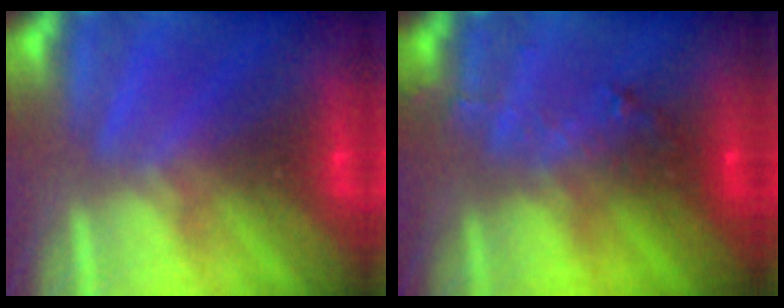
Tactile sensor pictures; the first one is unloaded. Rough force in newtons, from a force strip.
{"total": 2.8}